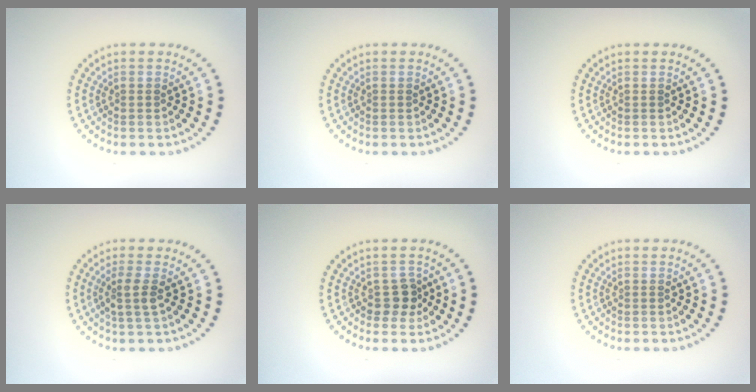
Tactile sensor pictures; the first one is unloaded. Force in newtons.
{"total": 0.0}
{"total": 0.0}
{"total": 1.9, "press": 1.5, "slide": 1.2}
{"total": 1.9, "press": 1.6, "slide": 1.0}
{"total": 0.0}